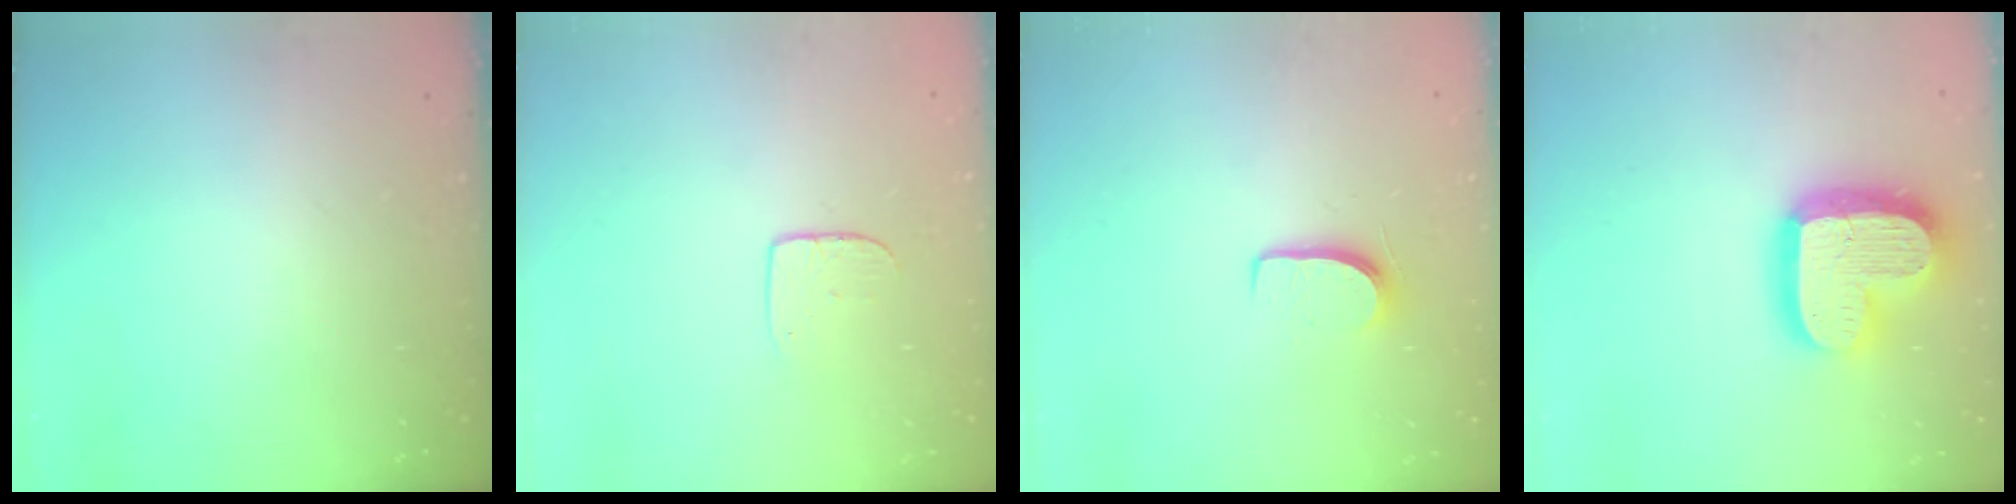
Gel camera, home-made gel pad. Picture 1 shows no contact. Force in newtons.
{"total": 5.0, "press": 5.0, "slide": 0.4}
{"total": 6.7, "press": 6.7, "slide": 0.5}
{"total": 20.7, "press": 20.7, "slide": 1.7}